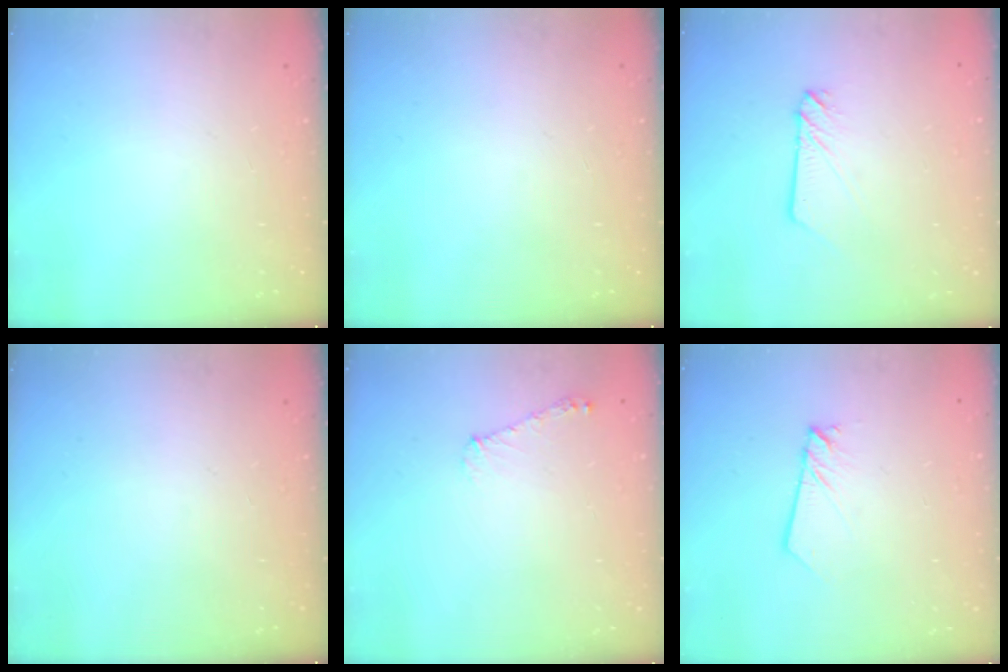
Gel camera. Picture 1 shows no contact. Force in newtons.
{"total": 0.0}
{"total": 3.0, "press": 3.0, "slide": 0.2}
{"total": 0.0}
{"total": 4.4, "press": 4.3, "slide": 0.6}
{"total": 2.2, "press": 2.2, "slide": 0.1}